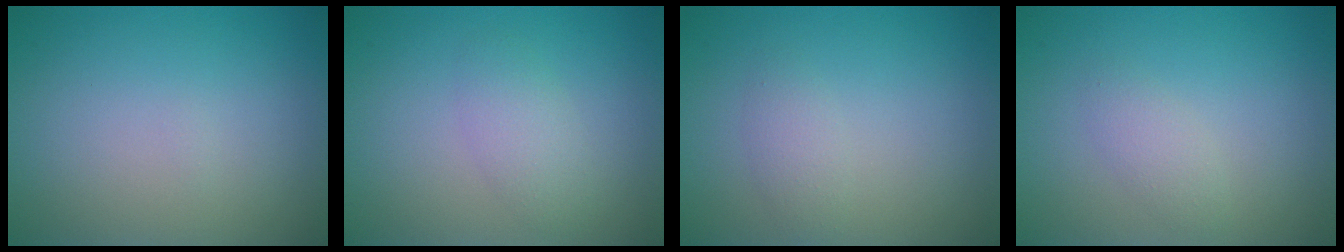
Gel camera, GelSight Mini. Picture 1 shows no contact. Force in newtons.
{"total": 2.1, "press": 2.1, "slide": 0.0}
{"total": 1.4, "press": 1.4, "slide": 0.1}
{"total": 1.5, "press": 1.5, "slide": 0.0}